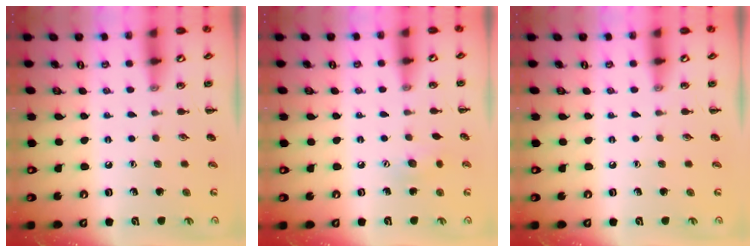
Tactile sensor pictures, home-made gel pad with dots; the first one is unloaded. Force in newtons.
{"total": 5.0, "press": 4.9, "slide": 1.1}
{"total": 0.0}